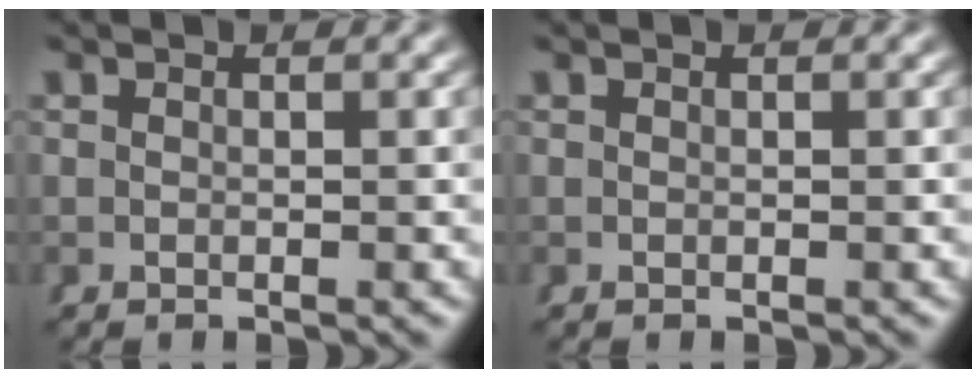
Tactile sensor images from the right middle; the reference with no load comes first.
{"total": 0.0}